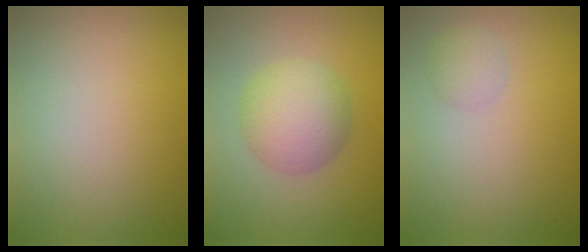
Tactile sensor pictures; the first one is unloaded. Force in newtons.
{"total": 5.2, "press": 5.2, "slide": 0.0}
{"total": 1.4, "press": 1.4, "slide": 0.1}